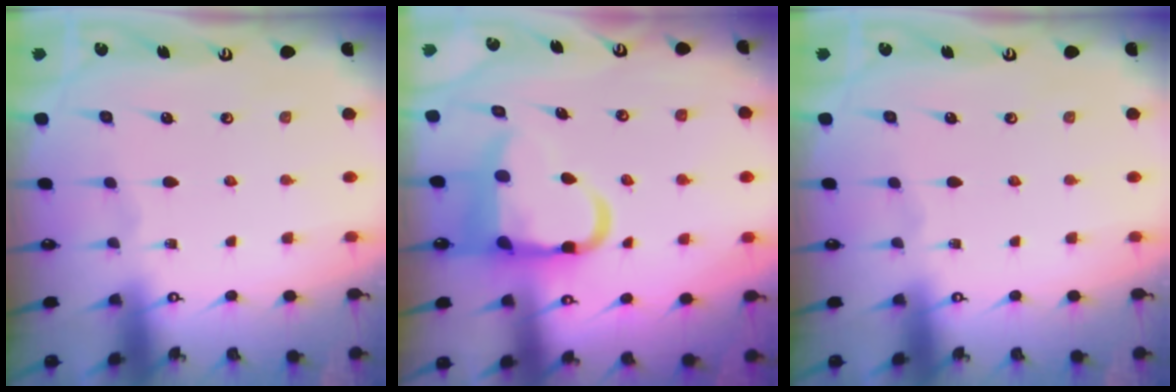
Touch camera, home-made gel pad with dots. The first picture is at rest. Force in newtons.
{"total": 10.9, "press": 10.7, "slide": 2.0}
{"total": 0.0}